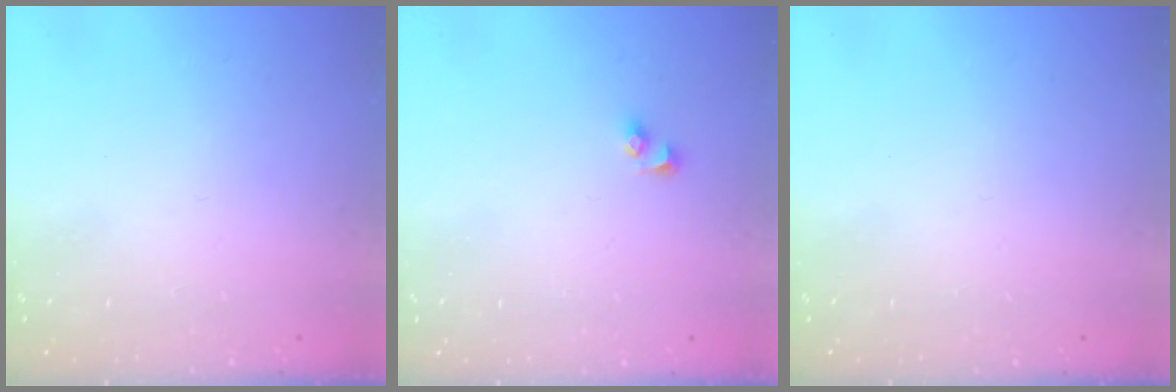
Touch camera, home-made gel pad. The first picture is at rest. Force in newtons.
{"total": 2.3, "press": 2.3, "slide": 0.2}
{"total": 0.0}